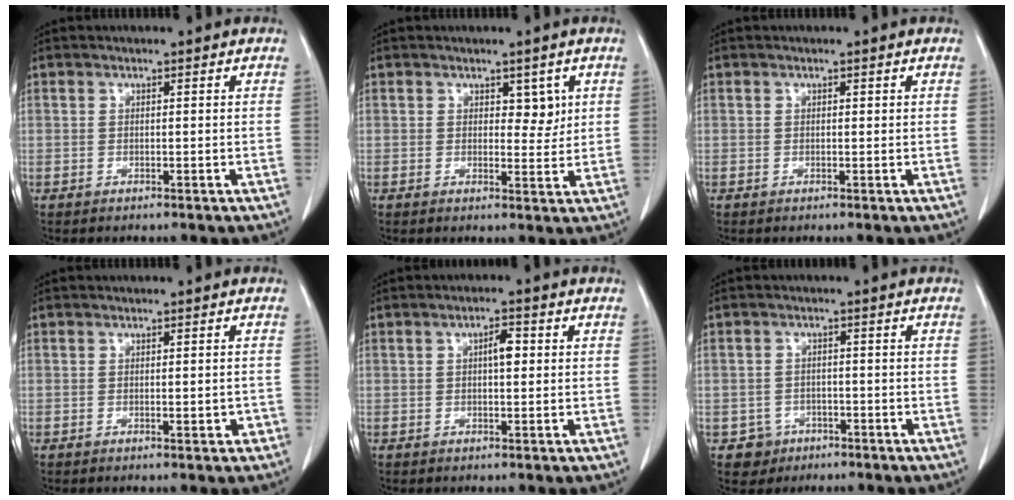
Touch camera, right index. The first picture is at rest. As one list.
[{"total": 2.9, "force": [1.2, 1.7, 2.0], "torque": [-0.018, -0.005, 0.016]}, {"total": 0.0}, {"total": 1.6, "force": [-0.4, 0.6, 1.4], "torque": [-0.017, -0.001, -0.002]}, {"total": 2.7, "force": [0.5, 0.9, 2.5], "torque": [-0.043, 0.004, 0.006]}, {"total": 3.6, "force": [-1.7, 3.2, -0.2], "torque": [0.010, 0.014, -0.026]}]